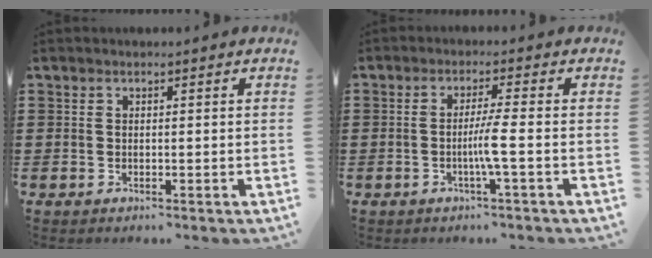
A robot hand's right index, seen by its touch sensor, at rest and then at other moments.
{"total": 3.8, "force": [-1.0, -0.7, 3.6], "torque": [-0.071, -0.013, -0.025]}